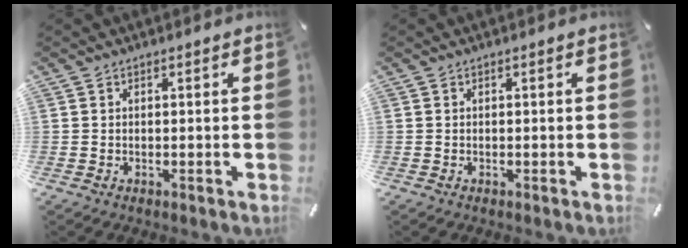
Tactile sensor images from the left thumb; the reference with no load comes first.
{"total": 0.0}